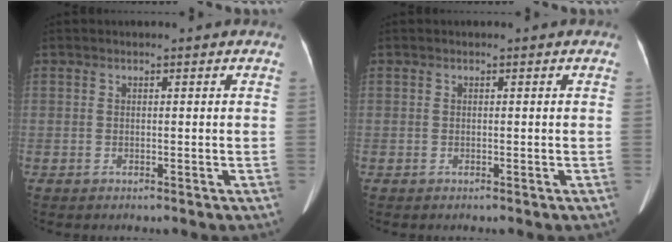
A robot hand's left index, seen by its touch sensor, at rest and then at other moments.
{"total": 0.0}